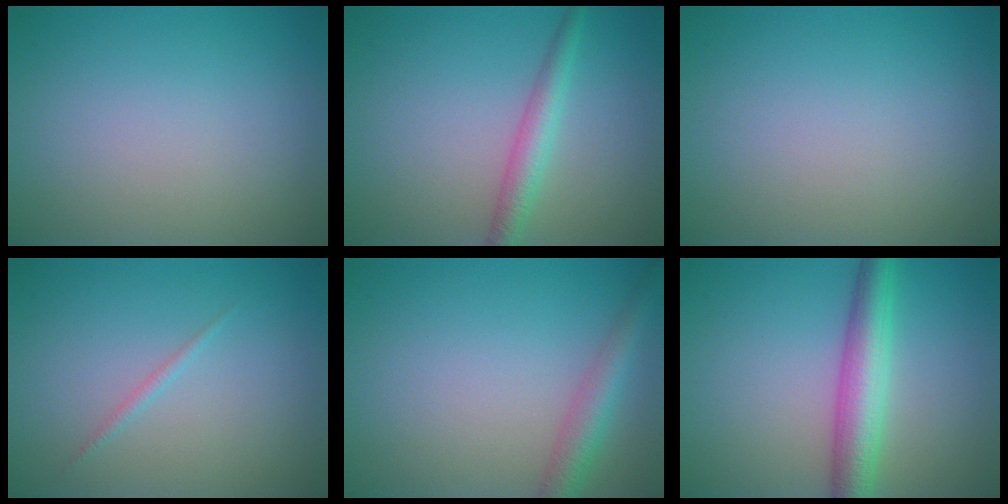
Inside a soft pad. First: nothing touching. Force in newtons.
{"total": 2.6, "press": 2.6, "slide": 0.1}
{"total": 0.0}
{"total": 0.6, "press": 0.6, "slide": 0.1}
{"total": 3.2, "press": 3.2, "slide": 0.1}
{"total": 5.0, "press": 5.0, "slide": 0.0}